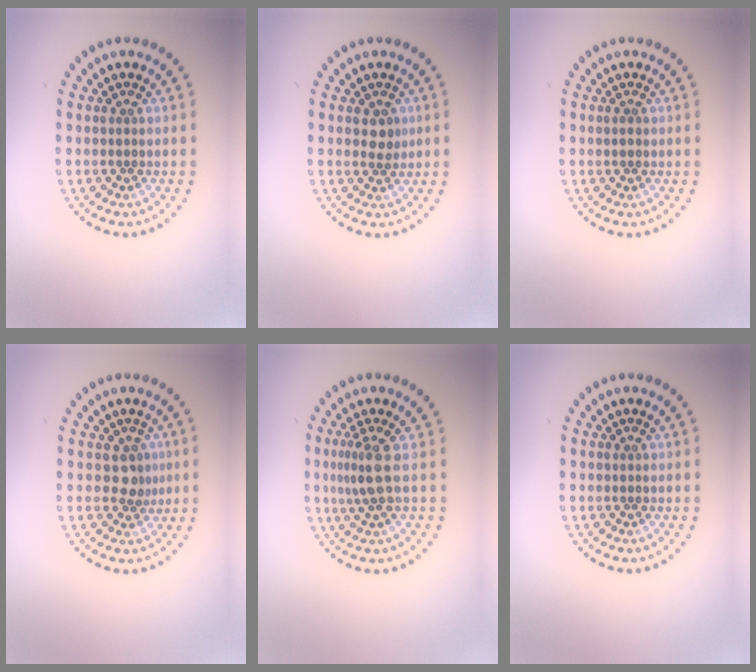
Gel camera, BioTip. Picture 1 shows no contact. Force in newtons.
{"total": 1.5, "press": 1.4, "slide": 0.5}
{"total": 0.9, "press": 0.9, "slide": 0.2}
{"total": 1.7, "press": 1.4, "slide": 1.0}
{"total": 2.3, "press": 1.9, "slide": 1.4}
{"total": 0.0}